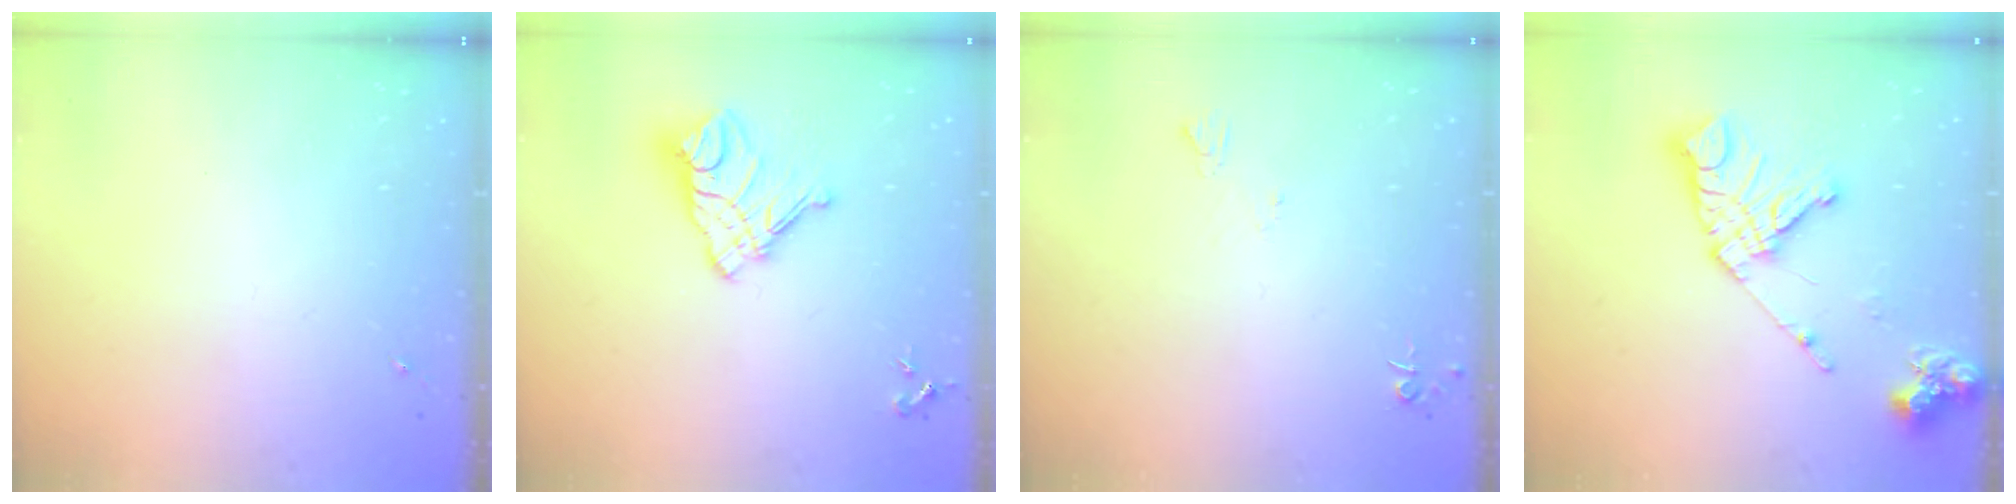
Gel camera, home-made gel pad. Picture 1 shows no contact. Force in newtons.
{"total": 14.1, "press": 14.1, "slide": 1.5}
{"total": 4.6, "press": 4.6, "slide": 0.7}
{"total": 16.8, "press": 16.7, "slide": 2.2}